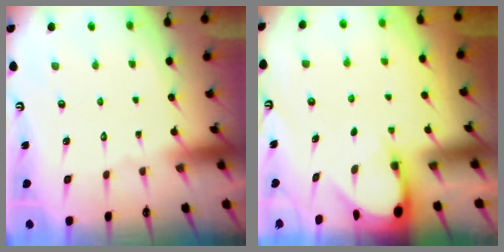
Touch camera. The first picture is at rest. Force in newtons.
{"total": 3.1, "press": 3.1, "slide": 0.2}